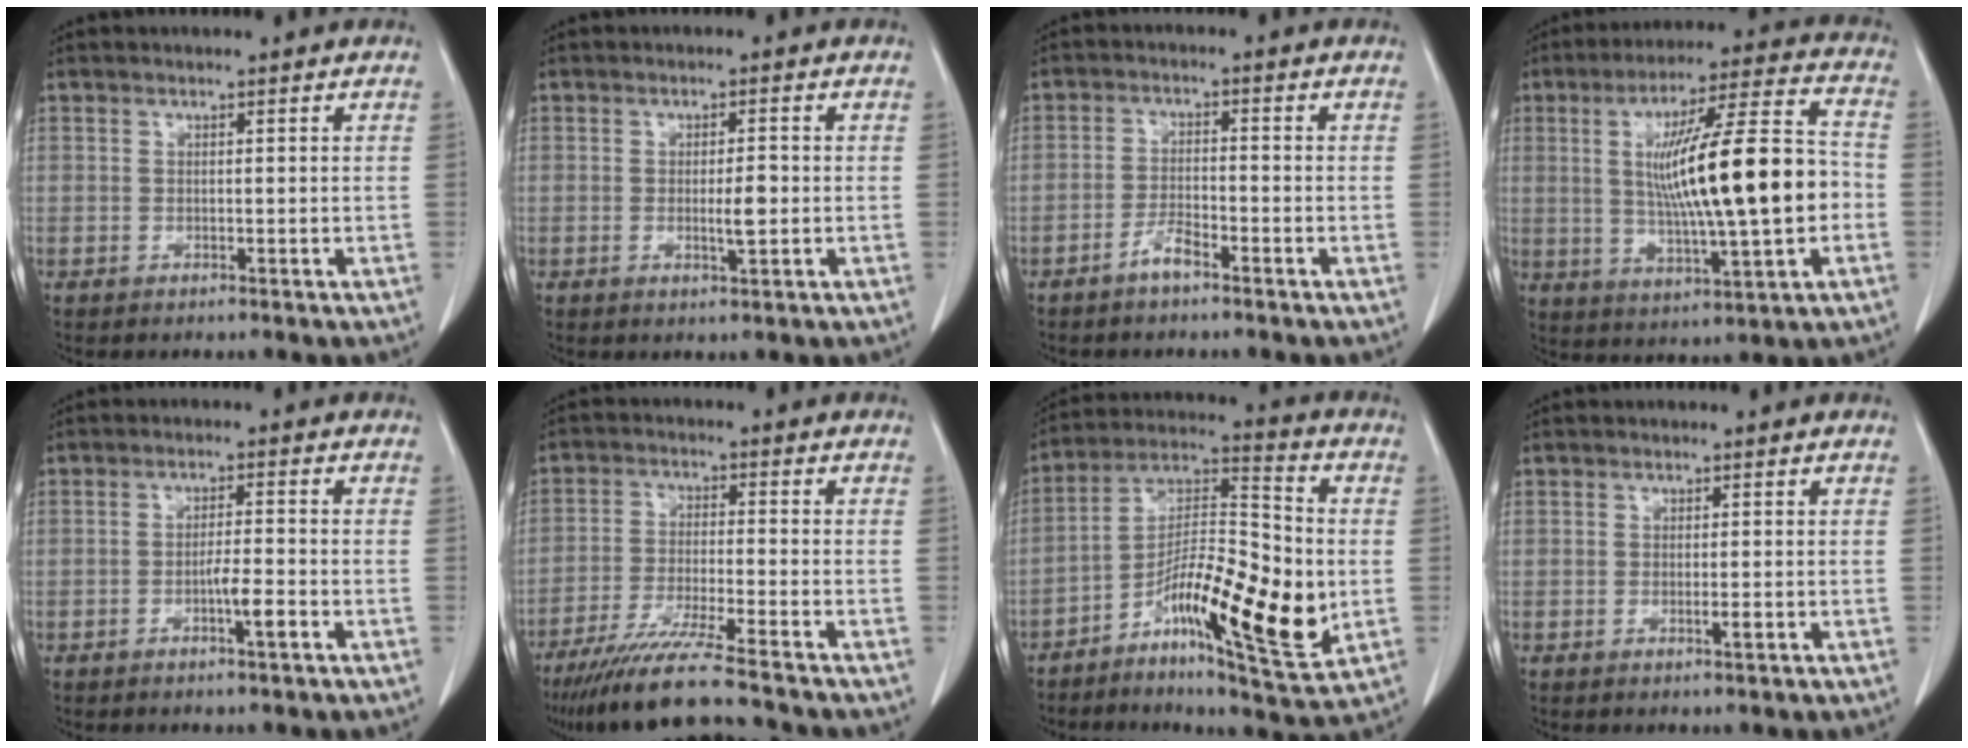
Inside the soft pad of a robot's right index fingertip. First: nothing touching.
{"total": 3.1, "force": [-0.4, 0.5, 3.1], "torque": [-0.051, -0.001, -0.004]}
{"total": 3.2, "force": [-2.4, 0.6, 2.0], "torque": [-0.037, 0.003, -0.047]}
{"total": 19.0, "force": [-0.5, 2.1, 18.9], "torque": [-0.318, 0.016, -0.005]}
{"total": 3.8, "force": [-1.6, 0.1, 3.4], "torque": [-0.054, 0.000, -0.028]}
{"total": 12.4, "force": [-10.5, -0.9, 6.6], "torque": [-0.106, -0.037, -0.175]}
{"total": 18.0, "force": [-4.6, 4.0, 16.9], "torque": [-0.291, 0.002, -0.075]}
{"total": 1.2, "force": [-0.4, 0.1, 1.1], "torque": [-0.020, -0.001, -0.005]}